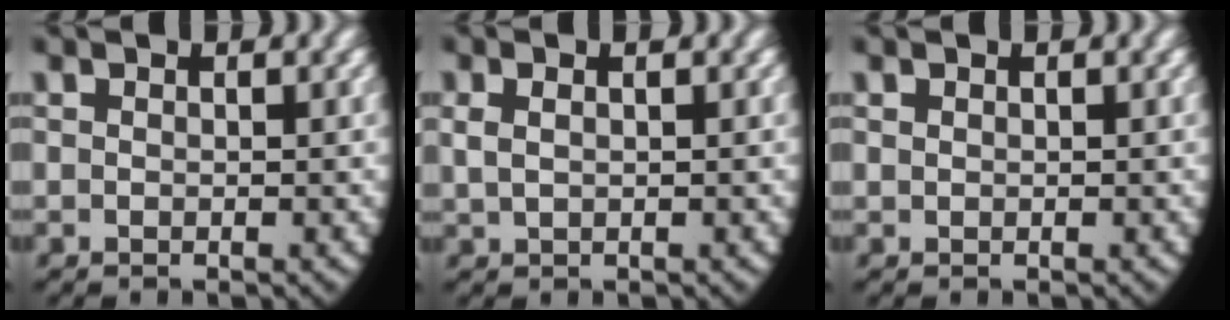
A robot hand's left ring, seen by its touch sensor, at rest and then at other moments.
{"total": 1.5, "force": [0.6, 0.8, 1.1], "torque": [-0.031, 0.000, 0.017]}
{"total": 0.0}